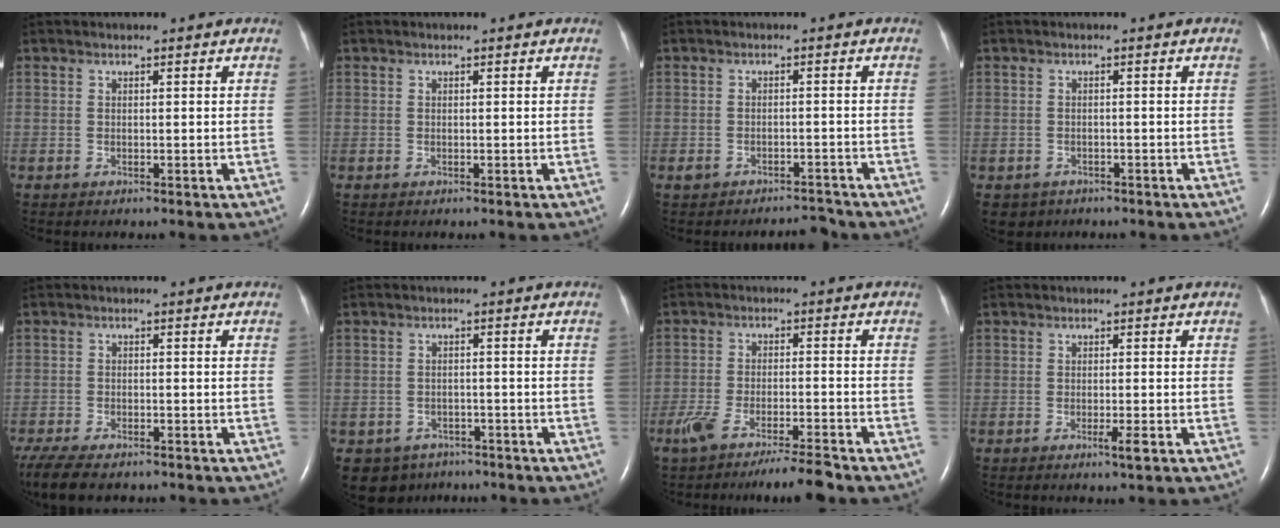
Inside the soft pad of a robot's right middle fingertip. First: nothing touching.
{"total": 0.0}
{"total": 2.5, "force": [-2.3, 0.9, 0.4], "torque": [-0.014, 0.006, -0.030]}
{"total": 2.8, "force": [-1.8, 2.1, 0.2], "torque": [-0.004, 0.004, -0.025]}
{"total": 9.8, "force": [-7.5, 3.5, 5.2], "torque": [-0.103, -0.016, -0.117]}
{"total": 5.4, "force": [-3.8, 3.9, 0.4], "torque": [-0.007, 0.008, -0.052]}
{"total": 8.3, "force": [-6.7, 0.2, 4.9], "torque": [-0.084, -0.015, -0.114]}
{"total": 1.7, "force": [-0.8, 0.0, 1.5], "torque": [-0.028, -0.004, -0.013]}